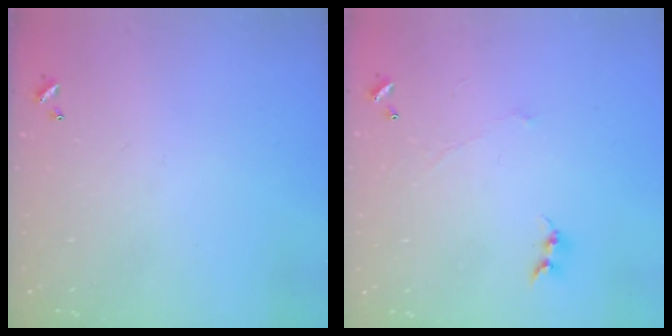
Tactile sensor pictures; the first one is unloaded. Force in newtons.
{"total": 0.0}